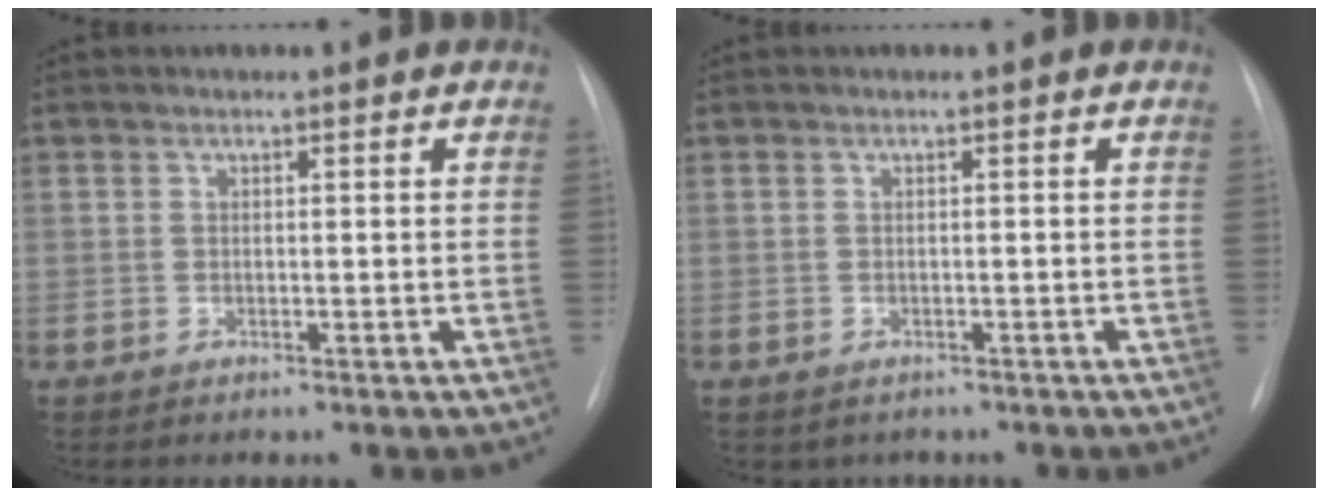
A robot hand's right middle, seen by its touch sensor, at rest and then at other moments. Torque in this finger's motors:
{"motor_torque": [0.09, -0.11, -0.02, -0.01]}